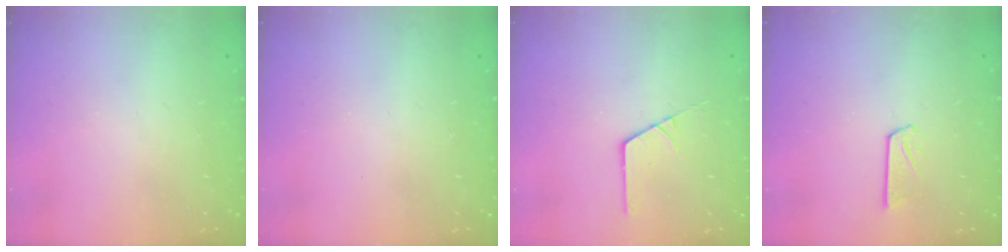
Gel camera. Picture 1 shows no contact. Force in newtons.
{"total": 0.0}
{"total": 1.3, "press": 1.3, "slide": 0.1}
{"total": 4.4, "press": 4.4, "slide": 0.4}